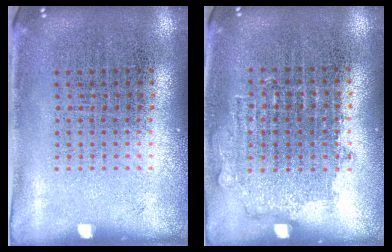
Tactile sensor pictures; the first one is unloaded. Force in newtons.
{"total": 0.9, "press": 0.8, "slide": 0.3}